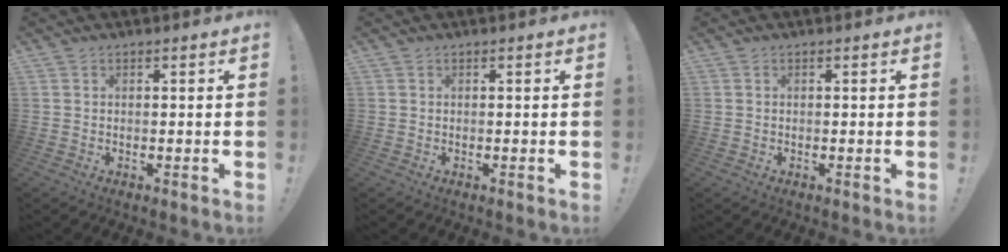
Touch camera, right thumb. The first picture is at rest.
{"total": 0.0}
{"total": 0.0}